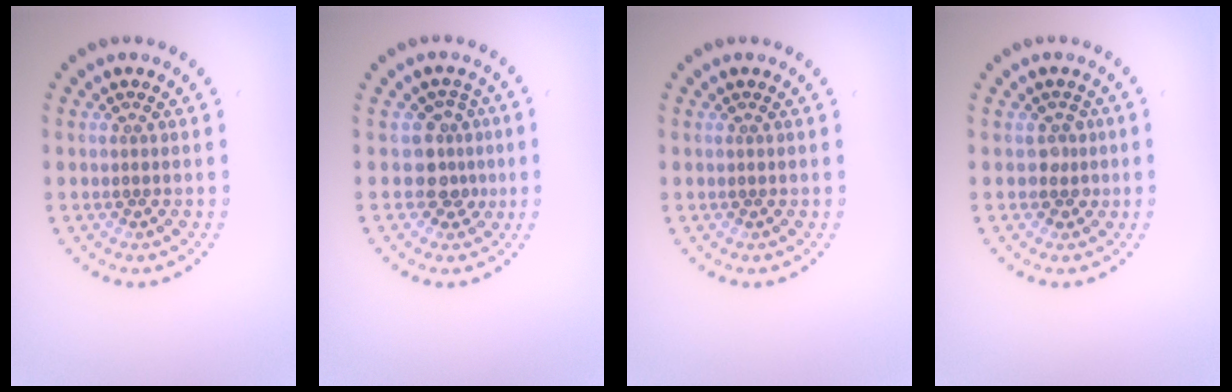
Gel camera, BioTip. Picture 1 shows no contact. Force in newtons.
{"total": 2.6, "press": 1.9, "slide": 1.8}
{"total": 0.0}
{"total": 1.5, "press": 1.2, "slide": 0.9}